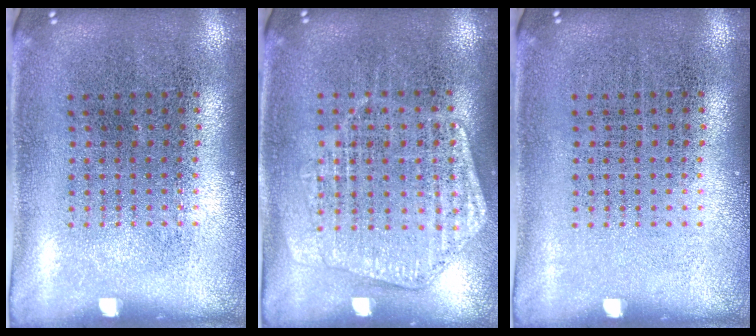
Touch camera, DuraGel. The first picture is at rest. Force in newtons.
{"total": 1.4, "press": 1.4, "slide": 0.4}
{"total": 0.0}